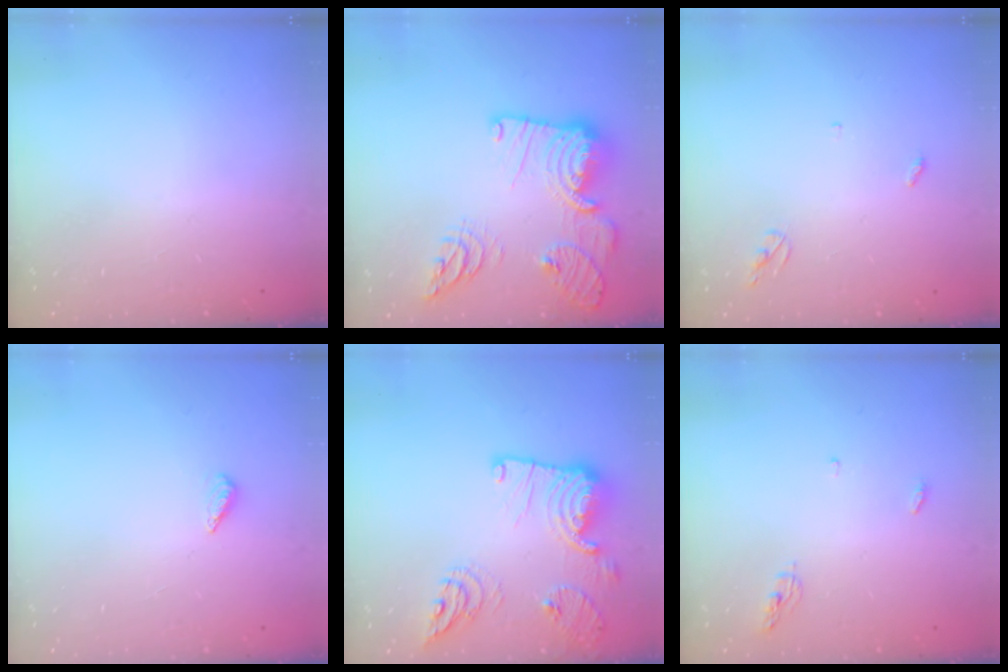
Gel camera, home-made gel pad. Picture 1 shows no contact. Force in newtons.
{"total": 22.8, "press": 22.7, "slide": 2.3}
{"total": 2.6, "press": 2.6, "slide": 0.2}
{"total": 2.1, "press": 1.9, "slide": 0.8}
{"total": 19.2, "press": 19.2, "slide": 1.1}
{"total": 7.8, "press": 4.6, "slide": 6.3}